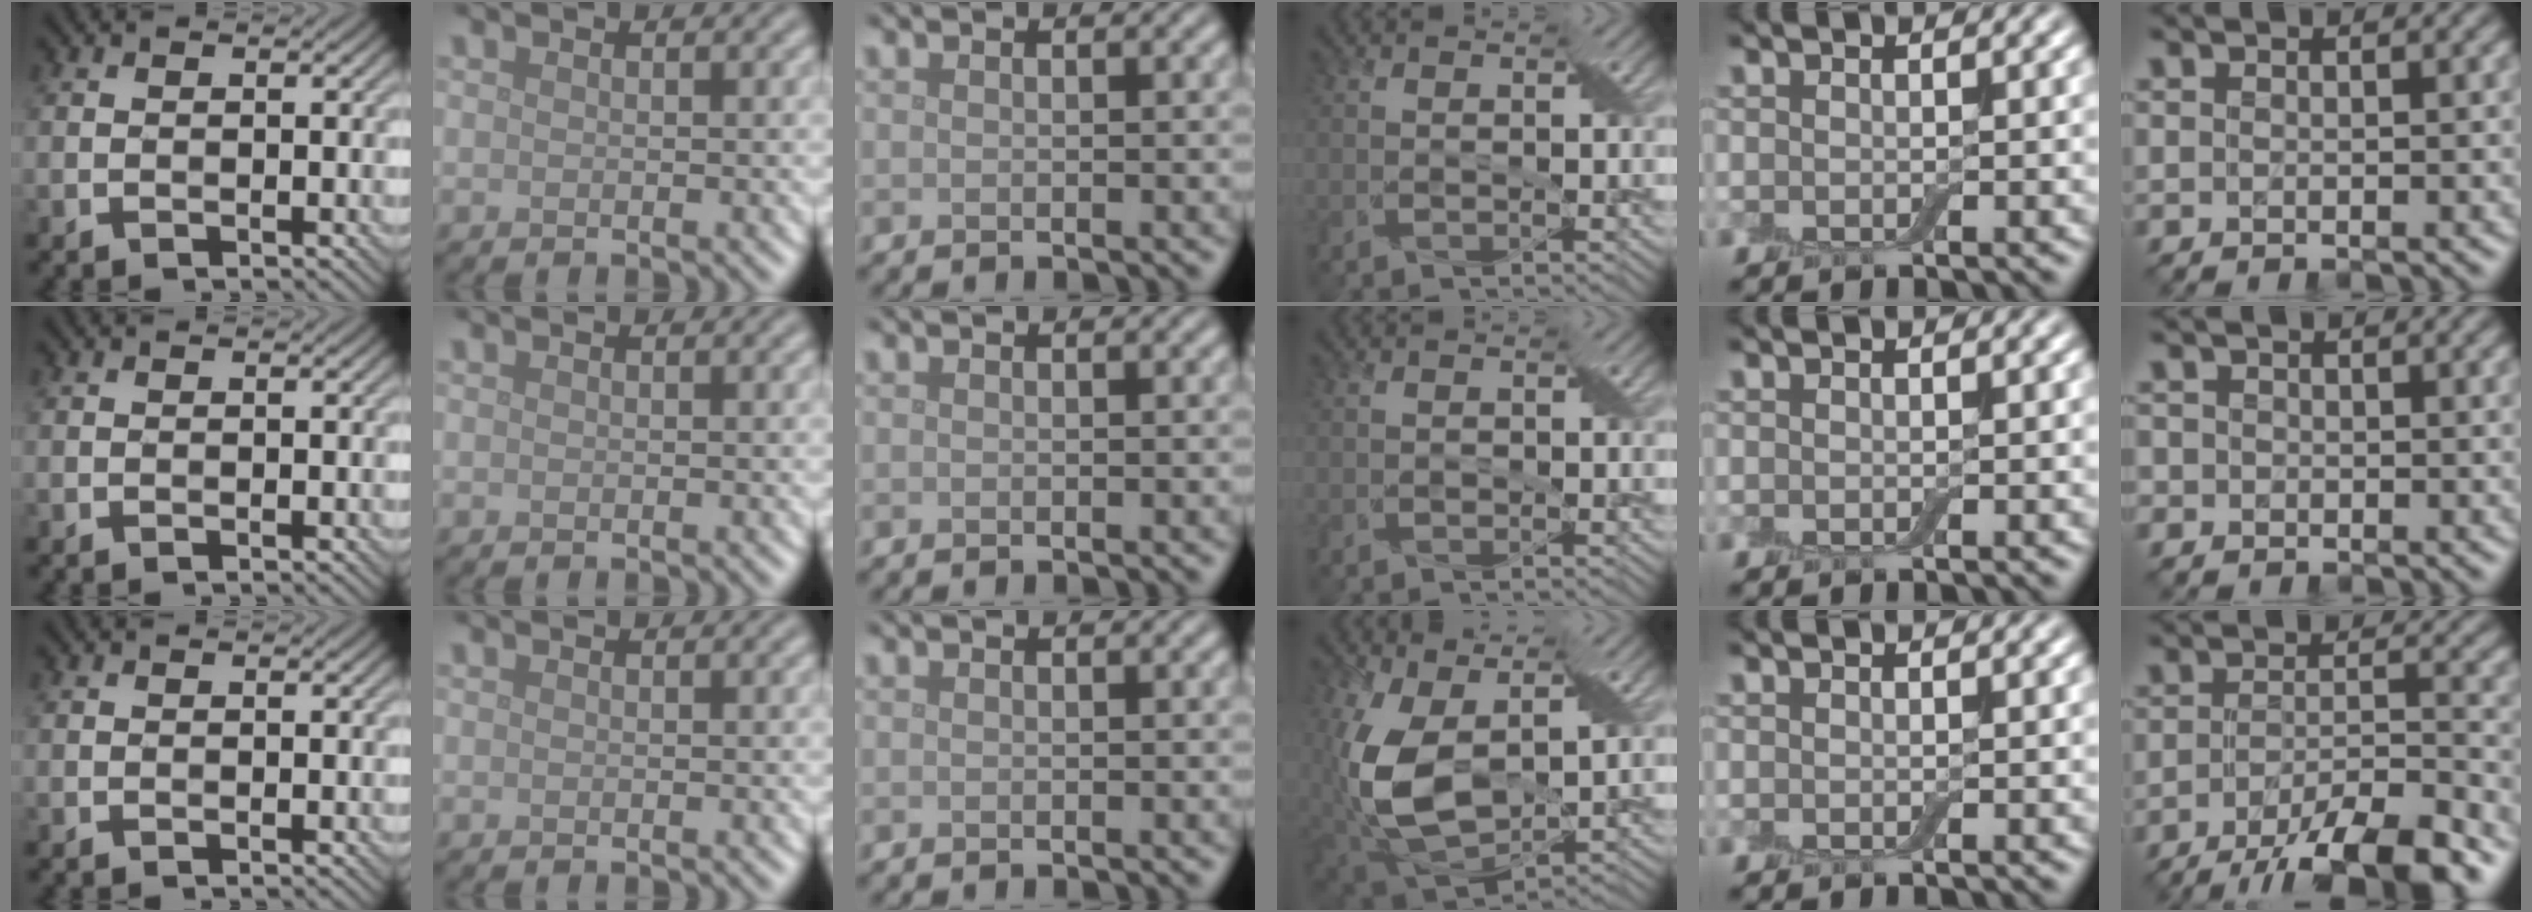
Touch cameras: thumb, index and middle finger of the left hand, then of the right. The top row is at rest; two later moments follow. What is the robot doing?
{"motion": "open", "object": "airpods case & airpods"}